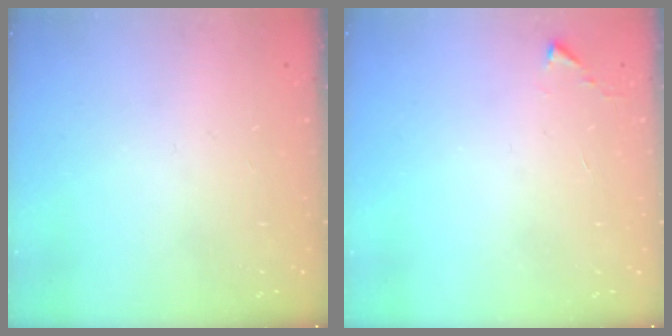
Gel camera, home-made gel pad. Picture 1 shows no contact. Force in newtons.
{"total": 2.7, "press": 2.7, "slide": 0.5}